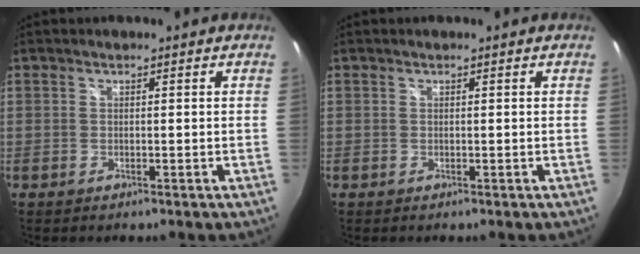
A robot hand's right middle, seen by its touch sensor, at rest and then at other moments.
{"total": 0.0}